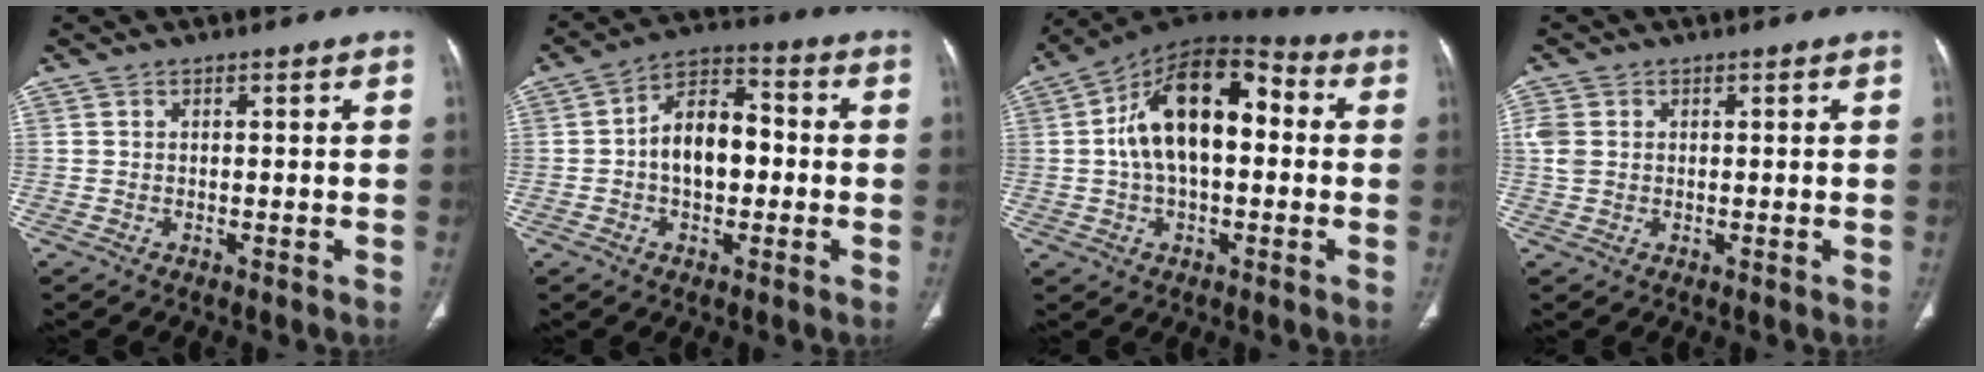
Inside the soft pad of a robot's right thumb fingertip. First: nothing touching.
{"total": 10.6, "force": [-0.7, 6.7, 8.2], "torque": [-0.115, 0.032, -0.023]}
{"total": 17.3, "force": [1.6, 9.6, 14.3], "torque": [-0.224, 0.041, 0.016]}
{"total": 3.2, "force": [0.5, 2.5, 1.9], "torque": [-0.049, 0.005, 0.013]}